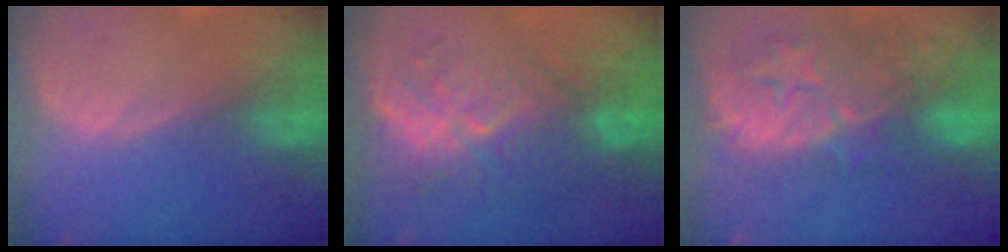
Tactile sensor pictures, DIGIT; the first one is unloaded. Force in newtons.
{"total": 9.0, "press": 8.6, "slide": 2.4}
{"total": 11.3, "press": 10.4, "slide": 4.3}